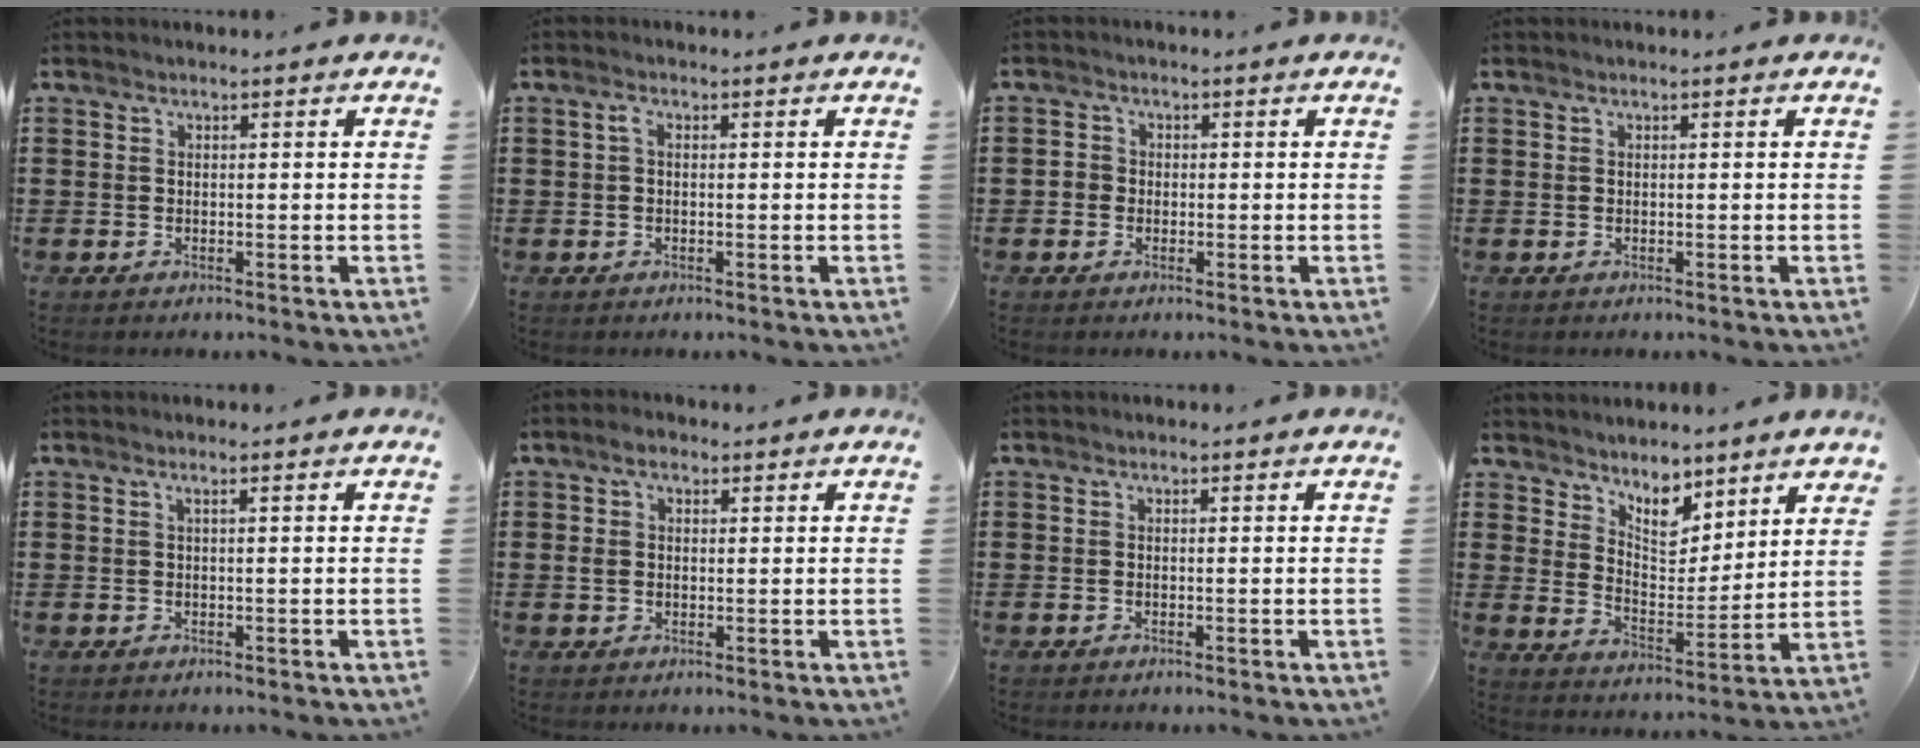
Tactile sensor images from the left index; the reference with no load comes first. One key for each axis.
{"total": 1.7, "fx": 0.1, "fy": 0.7, "fz": 1.5, "tx": -0.039, "ty": 0.000, "tz": -0.002}
{"total": 1.4, "fx": -0.2, "fy": 1.3, "fz": 0.4, "tx": -0.012, "ty": 0.006, "tz": -0.005}
{"total": 0.0}
{"total": 0.9, "fx": 0.2, "fy": -0.2, "fz": 0.8, "tx": -0.012, "ty": -0.001, "tz": 0.004}
{"total": 2.9, "fx": 0.9, "fy": 2.0, "fz": 1.8, "tx": -0.041, "ty": 0.011, "tz": 0.014}
{"total": 0.0}
{"total": 6.4, "fx": 5.6, "fy": 2.5, "fz": 1.7, "tx": -0.042, "ty": -0.027, "tz": 0.098}